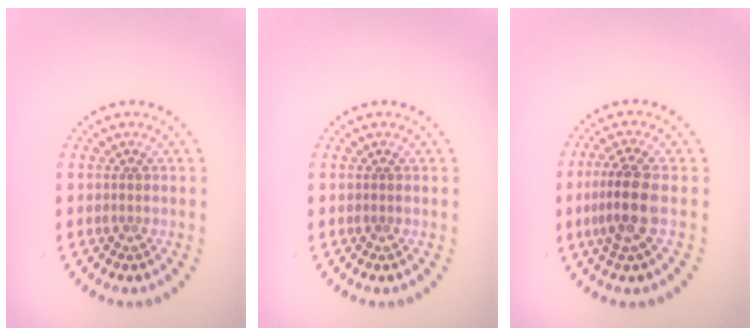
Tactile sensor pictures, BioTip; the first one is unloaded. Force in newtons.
{"total": 0.0}
{"total": 3.7, "press": 3.2, "slide": 1.7}